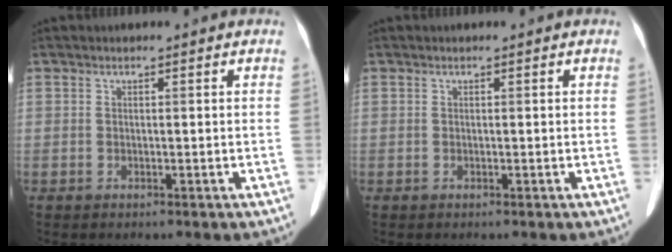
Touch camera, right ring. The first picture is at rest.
{"total": 0.0}